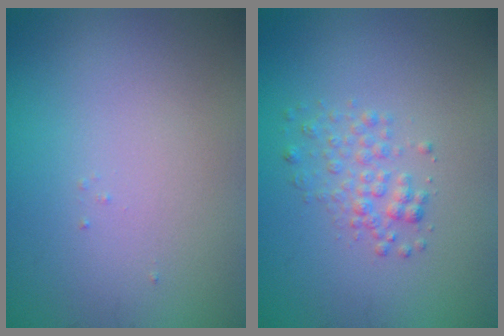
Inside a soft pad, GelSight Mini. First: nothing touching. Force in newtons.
{"total": 1.8, "press": 1.8, "slide": 0.1}